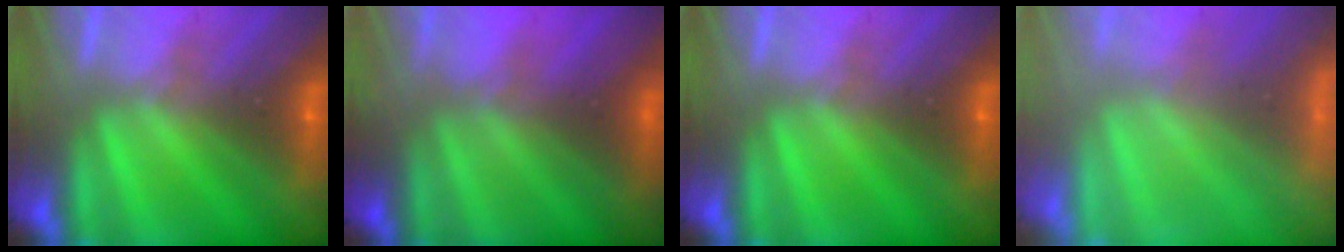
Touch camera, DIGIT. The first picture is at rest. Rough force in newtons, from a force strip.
{"total": 9.4}
{"total": 0.0}
{"total": 9.4}